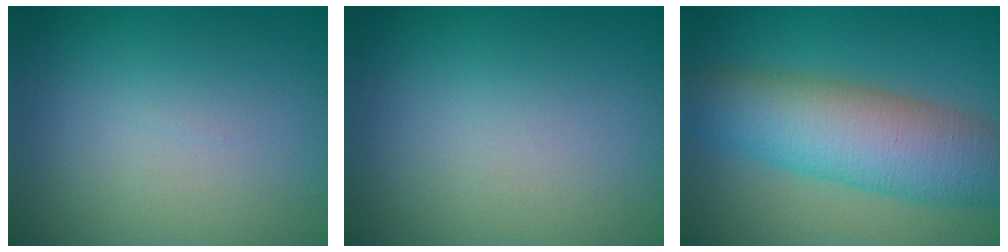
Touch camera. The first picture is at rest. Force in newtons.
{"total": 0.0}
{"total": 8.2, "press": 8.2, "slide": 0.1}